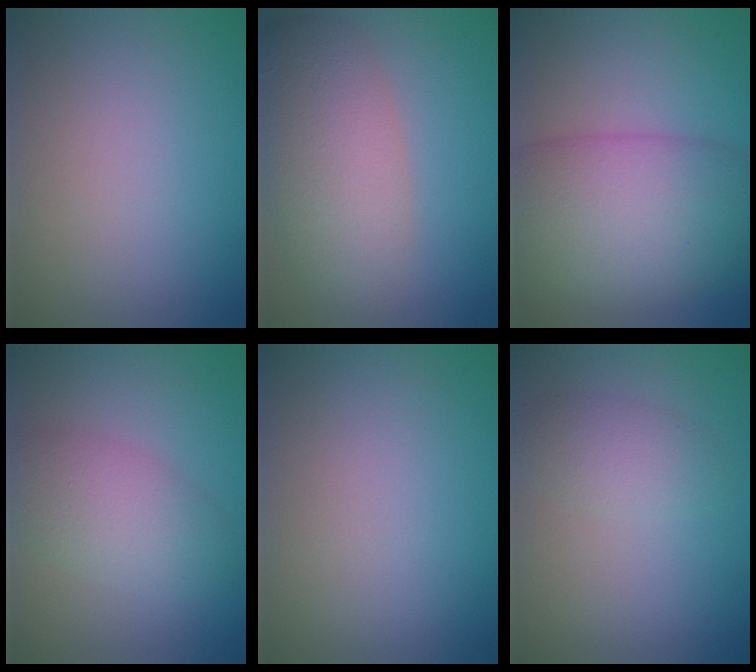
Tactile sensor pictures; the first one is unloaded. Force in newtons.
{"total": 6.8, "press": 6.8, "slide": 0.3}
{"total": 10.9, "press": 10.9, "slide": 0.3}
{"total": 4.3, "press": 4.3, "slide": 0.1}
{"total": 0.0}
{"total": 2.4, "press": 2.4, "slide": 0.1}